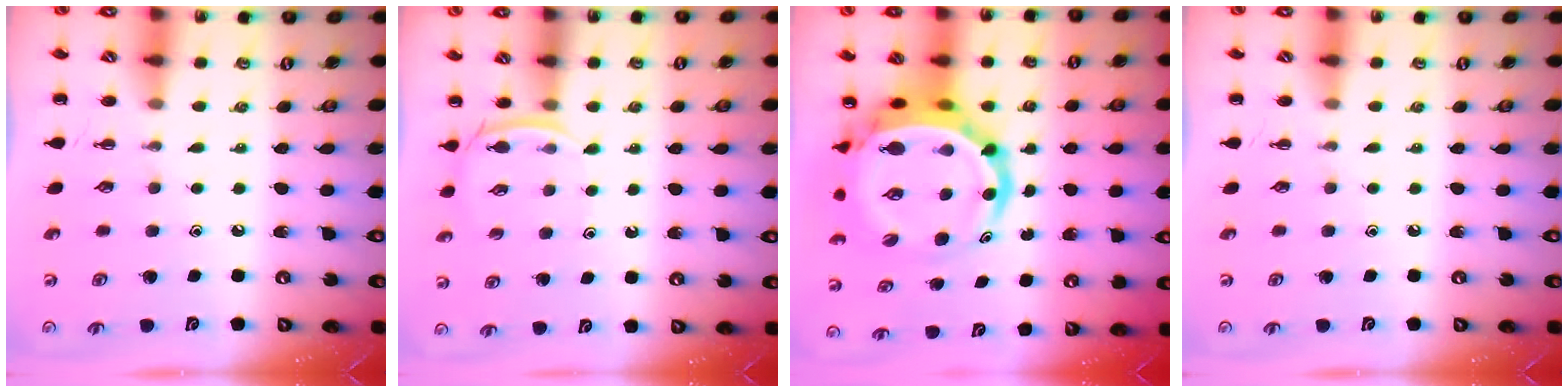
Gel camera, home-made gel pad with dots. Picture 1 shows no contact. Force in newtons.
{"total": 3.4, "press": 3.1, "slide": 1.2}
{"total": 10.2, "press": 9.7, "slide": 2.9}
{"total": 0.0}